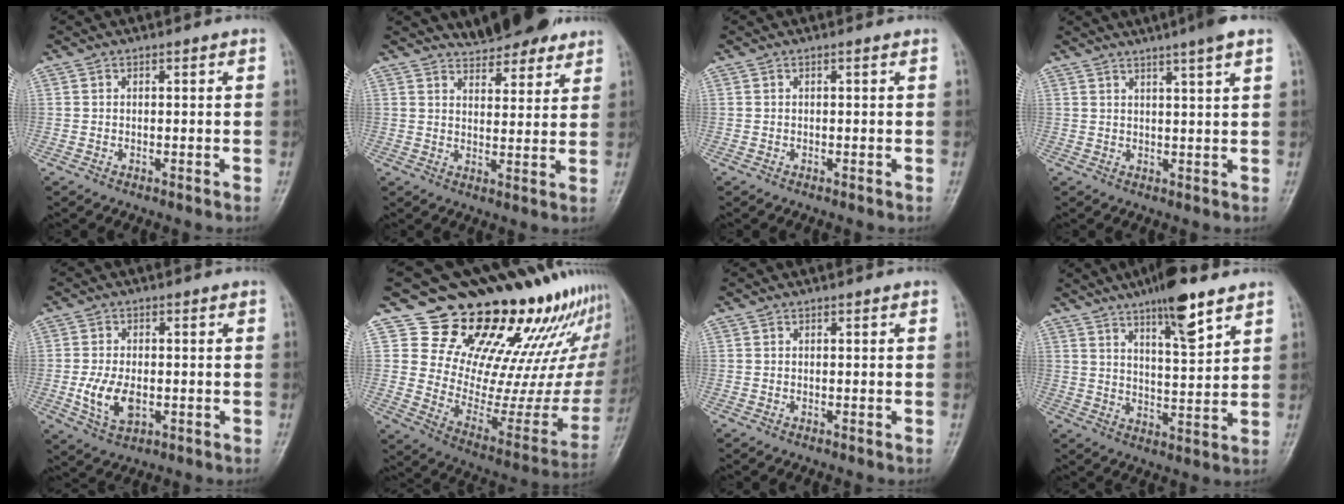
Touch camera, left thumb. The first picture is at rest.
{"total": 9.3, "force": [8.0, 3.6, 3.1], "torque": [-0.018, -0.040, 0.112]}
{"total": 0.0}
{"total": 6.7, "force": [4.8, -0.1, 4.7], "torque": [-0.063, 0.001, 0.066]}
{"total": 7.3, "force": [-1.4, 4.3, 5.7], "torque": [-0.106, -0.003, -0.022]}
{"total": 27.0, "force": [21.2, 11.9, 11.8], "torque": [-0.123, -0.150, 0.295]}
{"total": 0.0}
{"total": 11.1, "force": [7.3, 2.4, 8.0], "torque": [-0.115, -0.039, 0.117]}